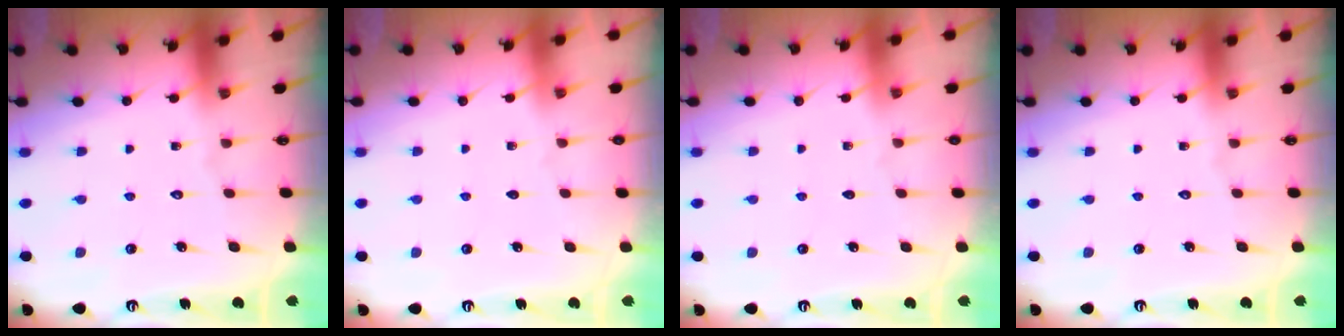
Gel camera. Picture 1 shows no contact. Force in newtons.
{"total": 0.7, "press": 0.7, "slide": 0.2}
{"total": 0.7, "press": 0.7, "slide": 0.2}
{"total": 0.0}